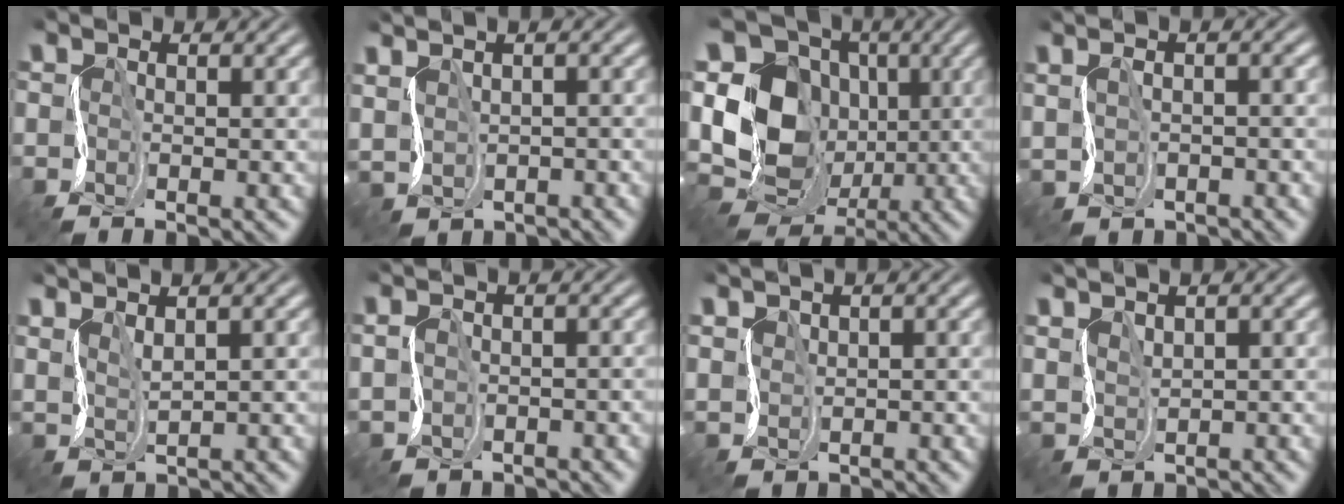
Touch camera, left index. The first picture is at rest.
{"total": 0.6, "force": [-0.2, -0.2, -0.5], "torque": [0.002, -0.018, 0.006]}
{"total": 14.8, "force": [0.3, 12.9, 7.2], "torque": [-0.161, 0.009, -0.009]}
{"total": 0.6, "force": [-0.4, 0.1, 0.4], "torque": [-0.009, -0.009, 0.006]}
{"total": 1.4, "force": [0.7, -1.3, -0.1], "torque": [-0.011, -0.007, 0.023]}
{"total": 1.5, "force": [-1.2, 0.7, 0.5], "torque": [-0.006, -0.009, -0.005]}
{"total": 0.8, "force": [0.2, -0.2, -0.7], "torque": [0.012, -0.008, 0.014]}
{"total": 1.2, "force": [0.5, -0.9, -0.6], "torque": [0.002, -0.008, 0.020]}